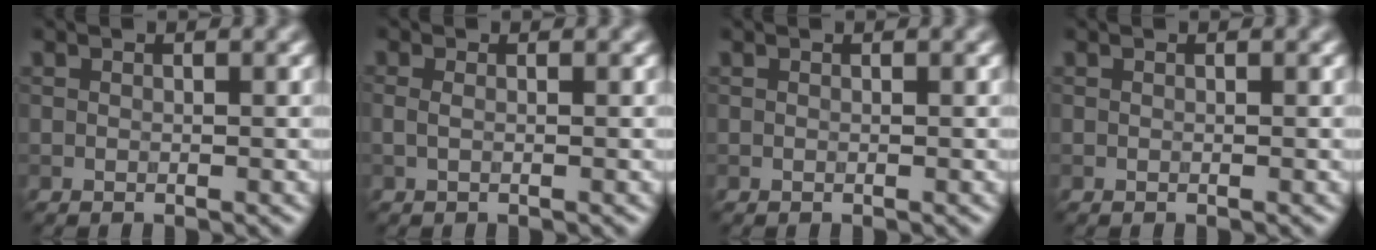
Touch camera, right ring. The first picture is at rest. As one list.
[{"total": 0.8, "force": [0.1, 0.3, 0.7], "torque": [-0.016, -0.003, -0.001]}, {"total": 0.0}, {"total": 0.0}]